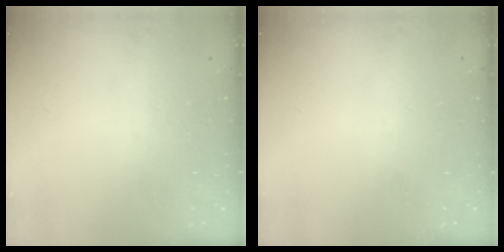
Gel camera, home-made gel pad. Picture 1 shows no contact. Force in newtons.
{"total": 0.0}